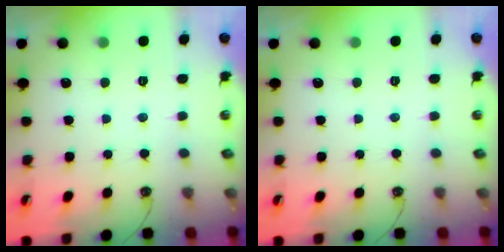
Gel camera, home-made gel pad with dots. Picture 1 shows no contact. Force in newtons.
{"total": 0.0}